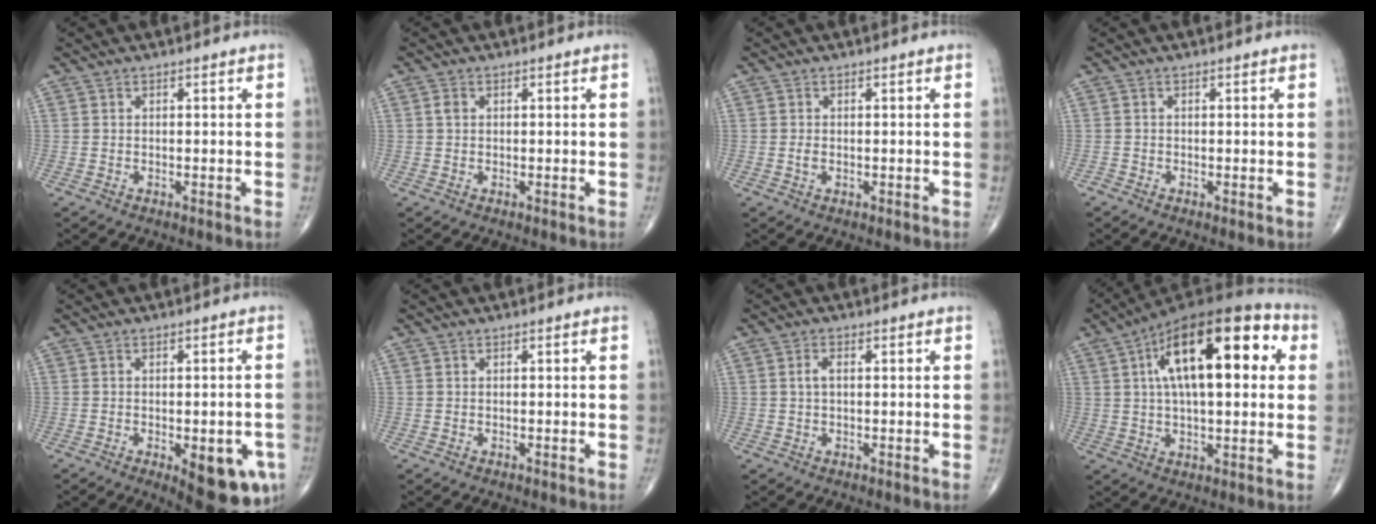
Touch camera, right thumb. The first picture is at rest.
{"total": 1.0, "force": [0.3, 0.8, 0.6], "torque": [-0.011, 0.000, 0.004]}
{"total": 1.0, "force": [-0.1, 0.6, 0.8], "torque": [-0.019, -0.003, -0.002]}
{"total": 0.5, "force": [-0.3, 0.2, 0.3], "torque": [-0.008, -0.003, -0.011]}
{"total": 12.2, "force": [-4.5, 4.7, 10.4], "torque": [-0.109, 0.000, -0.044]}
{"total": 0.0}
{"total": 2.0, "force": [0.3, 1.0, 1.7], "torque": [-0.037, 0.006, 0.005]}
{"total": 22.9, "force": [5.9, 9.8, 19.8], "torque": [-0.305, 0.024, 0.083]}